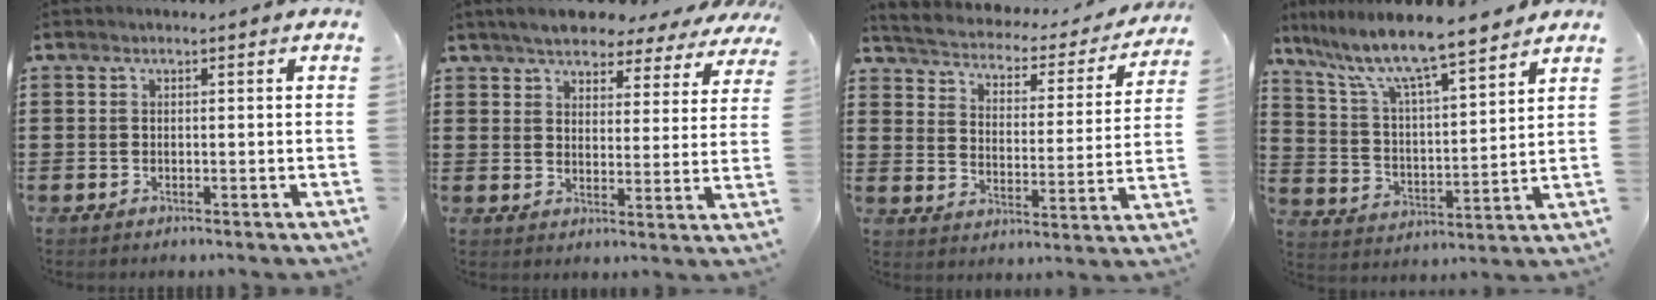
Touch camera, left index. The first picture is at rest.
{"total": 5.2, "force": [5.0, 1.0, 1.2], "torque": [-0.049, -0.020, 0.087]}
{"total": 2.3, "force": [2.1, 0.7, 0.6], "torque": [-0.029, -0.022, 0.025]}
{"total": 9.2, "force": [7.9, 0.8, 4.7], "torque": [-0.123, -0.047, 0.132]}